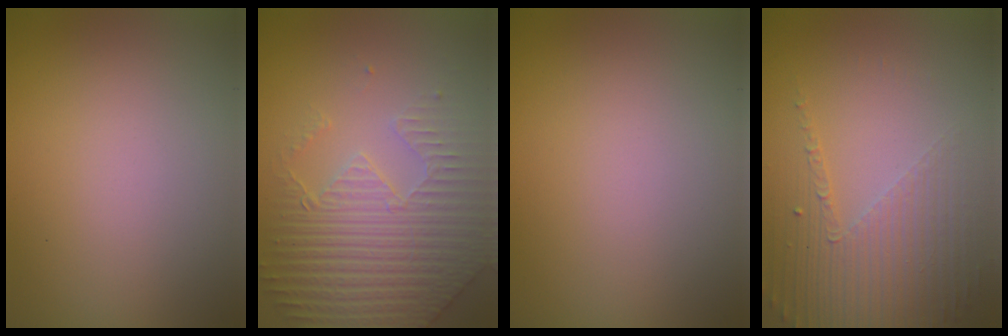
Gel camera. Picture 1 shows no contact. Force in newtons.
{"total": 4.7, "press": 4.6, "slide": 1.1}
{"total": 0.0}
{"total": 4.8, "press": 3.2, "slide": 3.5}